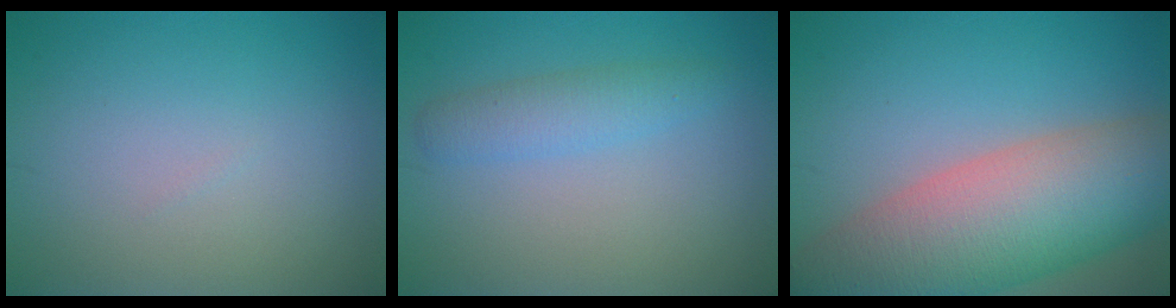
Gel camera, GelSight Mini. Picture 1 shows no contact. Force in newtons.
{"total": 2.5, "press": 2.5, "slide": 0.0}
{"total": 12.6, "press": 12.6, "slide": 0.7}